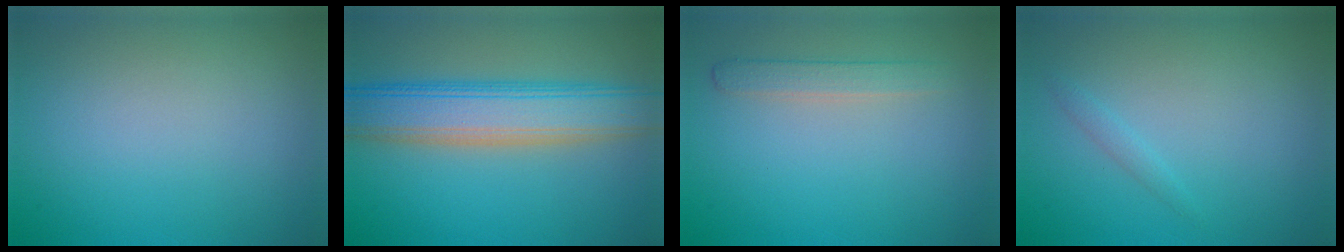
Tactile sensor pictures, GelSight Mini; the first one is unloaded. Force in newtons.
{"total": 8.0, "press": 8.0, "slide": 0.5}
{"total": 1.8, "press": 1.8, "slide": 0.1}
{"total": 0.8, "press": 0.8, "slide": 0.0}